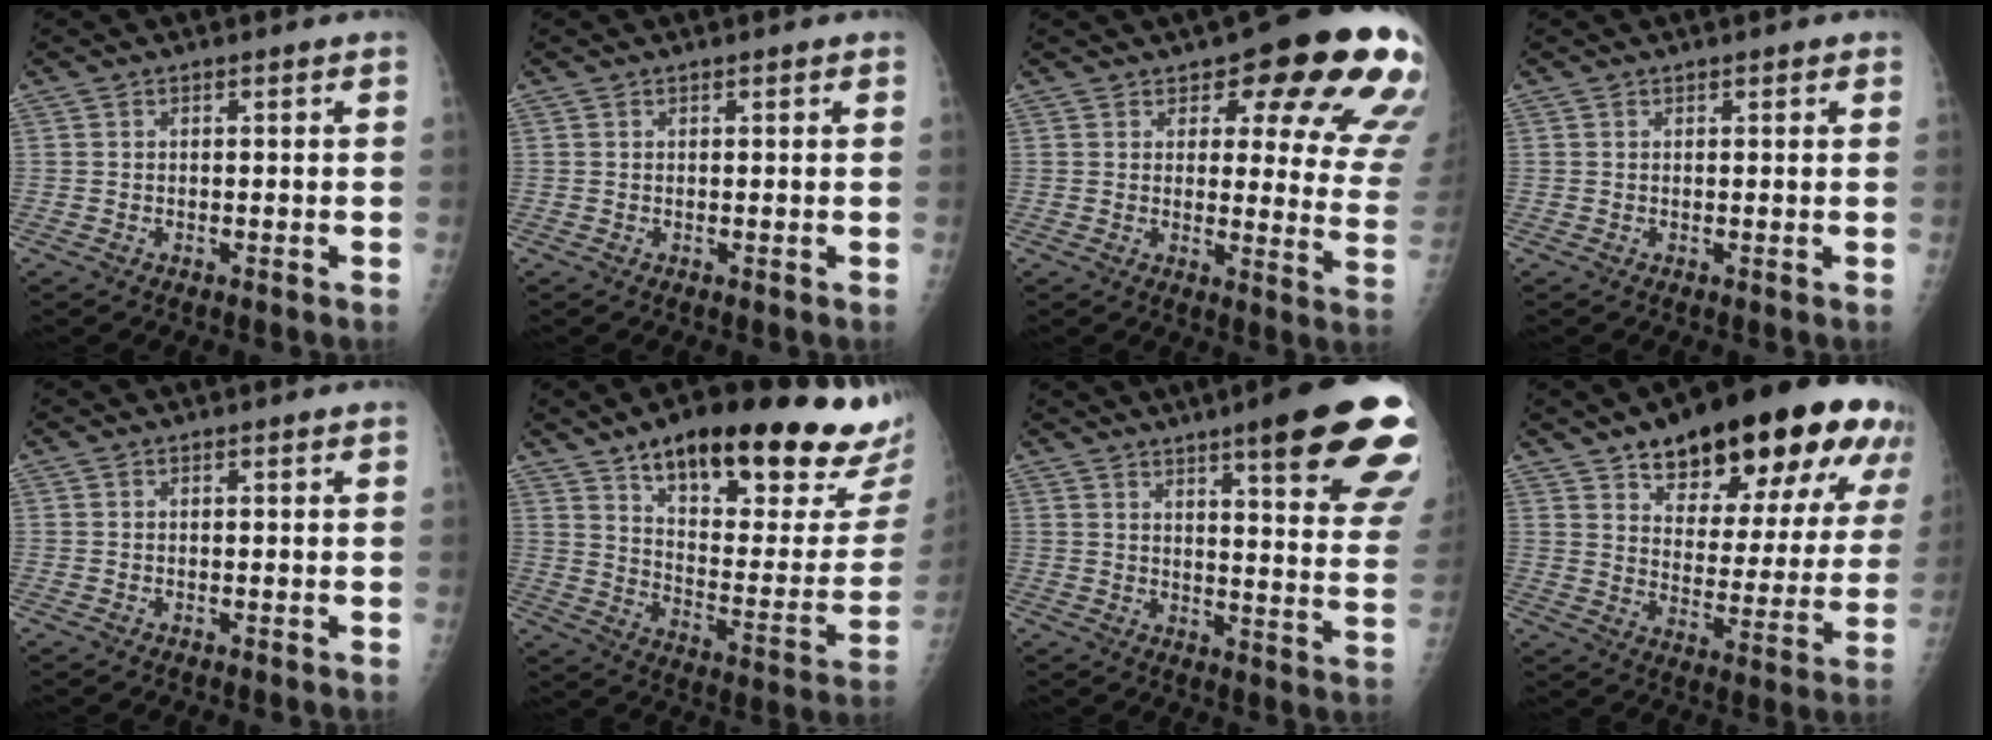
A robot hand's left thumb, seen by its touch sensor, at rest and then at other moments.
{"total": 0.6, "force": [0.4, 0.2, 0.4], "torque": [-0.004, -0.001, 0.004]}
{"total": 20.7, "force": [11.4, 7.1, 15.7], "torque": [-0.150, -0.050, 0.128]}
{"total": 1.1, "force": [0.7, 0.5, 0.7], "torque": [-0.004, -0.001, 0.006]}
{"total": 0.0}
{"total": 32.0, "force": [20.2, 9.7, 22.8], "torque": [-0.281, -0.056, 0.294]}
{"total": 23.0, "force": [14.1, 3.6, 17.8], "torque": [-0.193, -0.051, 0.176]}
{"total": 28.0, "force": [17.3, 10.6, 19.2], "torque": [-0.235, -0.047, 0.248]}